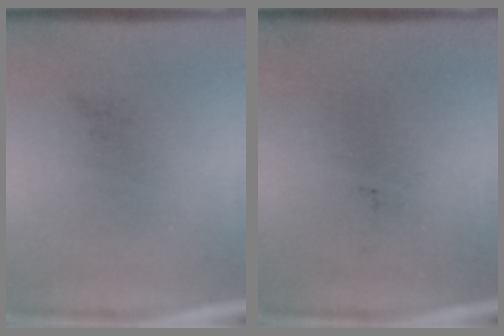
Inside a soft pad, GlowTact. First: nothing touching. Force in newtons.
{"total": 0.0}